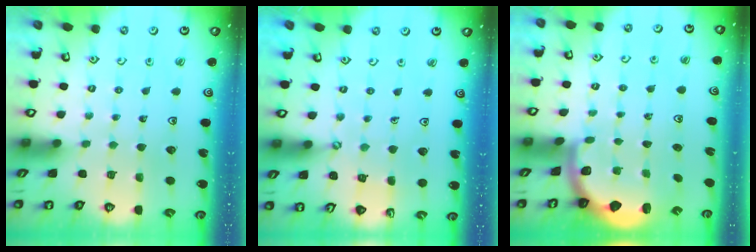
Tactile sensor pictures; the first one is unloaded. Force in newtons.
{"total": 4.8, "press": 4.8, "slide": 0.5}
{"total": 2.0, "press": 2.0, "slide": 0.5}